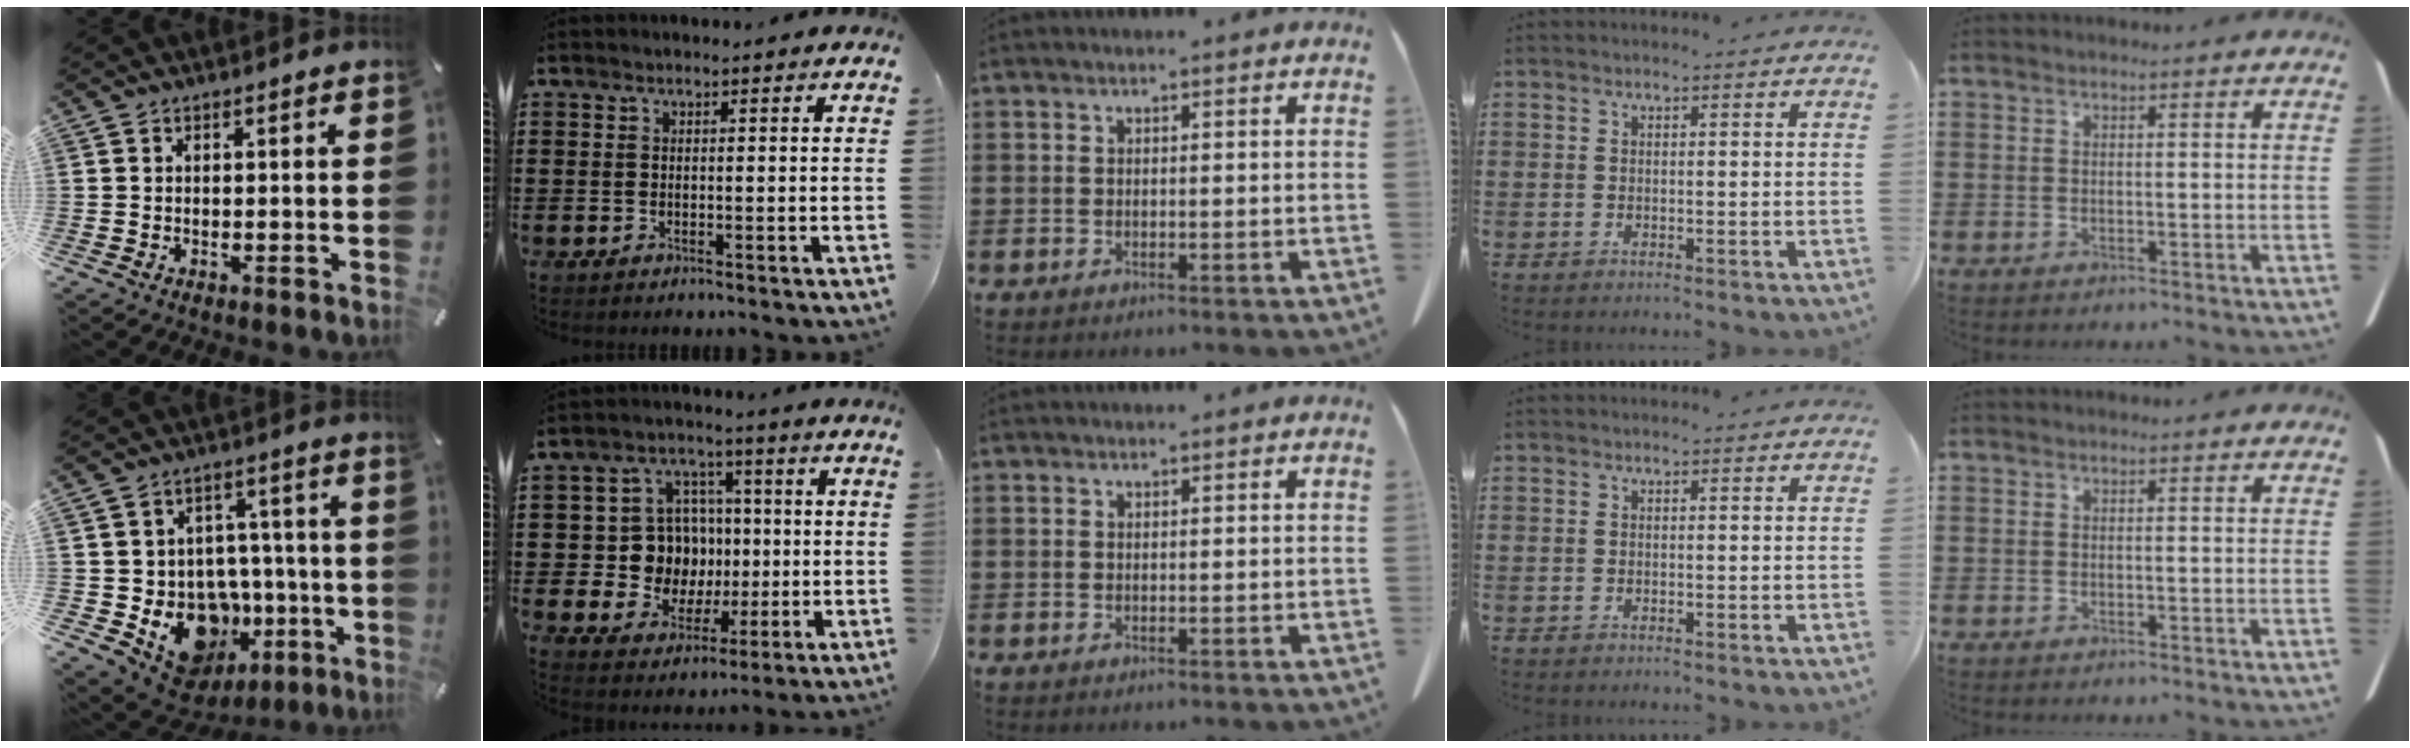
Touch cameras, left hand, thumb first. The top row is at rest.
{"thumb": {"total": 14.8, "force": [-5.1, 12.1, 6.7], "torque": [-0.091, 0.018, -0.064]}, "index": {"total": 10.0, "force": [0.6, 9.4, 3.3], "torque": [-0.085, 0.009, 0.021]}}